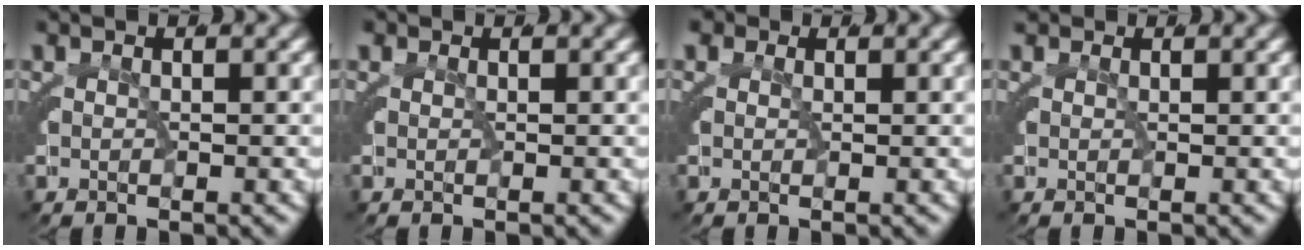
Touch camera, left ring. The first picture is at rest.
{"total": 0.7, "force": [0.4, 0.5, 0.2], "torque": [-0.010, -0.004, 0.010]}
{"total": 1.3, "force": [0.7, 1.0, 0.5], "torque": [-0.017, -0.005, 0.013]}
{"total": 0.6, "force": [0.6, 0.1, 0.0], "torque": [-0.004, -0.001, 0.012]}